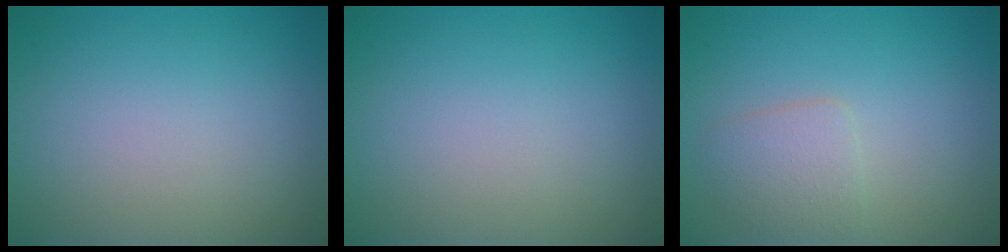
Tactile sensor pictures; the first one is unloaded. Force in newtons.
{"total": 0.0}
{"total": 2.1, "press": 2.1, "slide": 0.1}